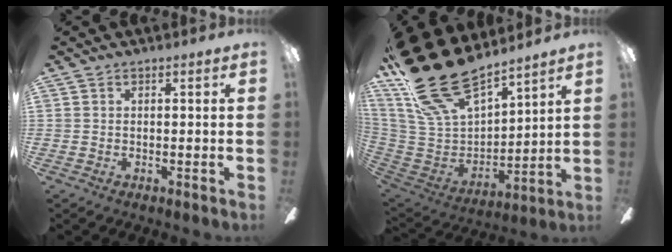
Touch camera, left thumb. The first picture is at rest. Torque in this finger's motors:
{"motor_torque": [2.26, 2.28, 1.55, -1.22, 0.26]}